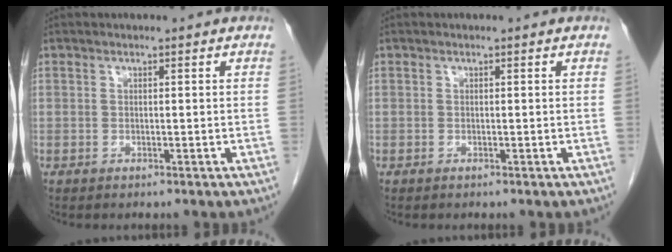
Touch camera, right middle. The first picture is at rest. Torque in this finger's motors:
{"motor_torque": [-0.08, -0.01, 0.00, 0.00]}